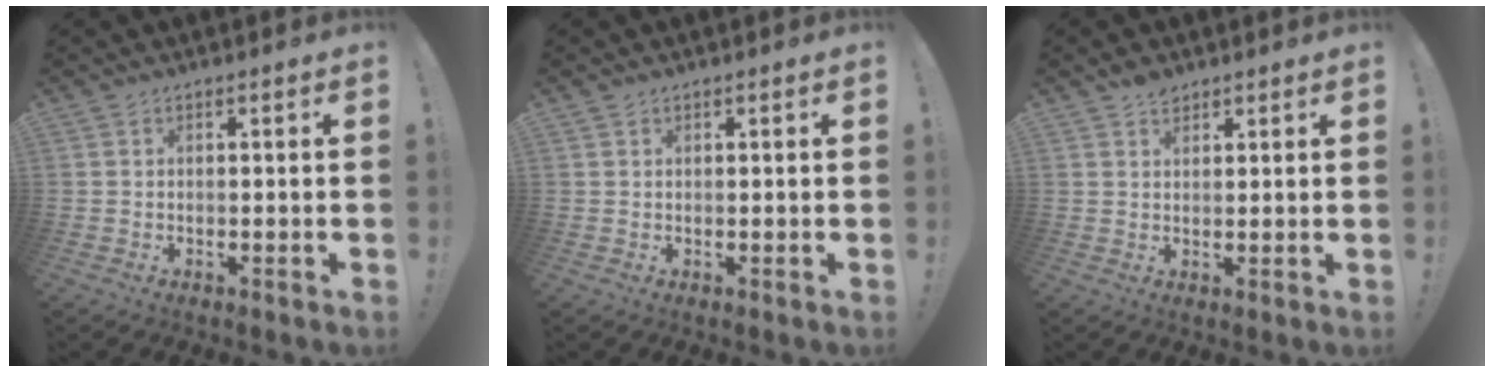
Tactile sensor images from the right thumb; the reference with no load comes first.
{"total": 0.6, "force": [0.5, 0.3, 0.1], "torque": [0.001, -0.003, 0.009]}
{"total": 3.1, "force": [2.3, 1.8, 0.8], "torque": [-0.009, -0.008, 0.043]}